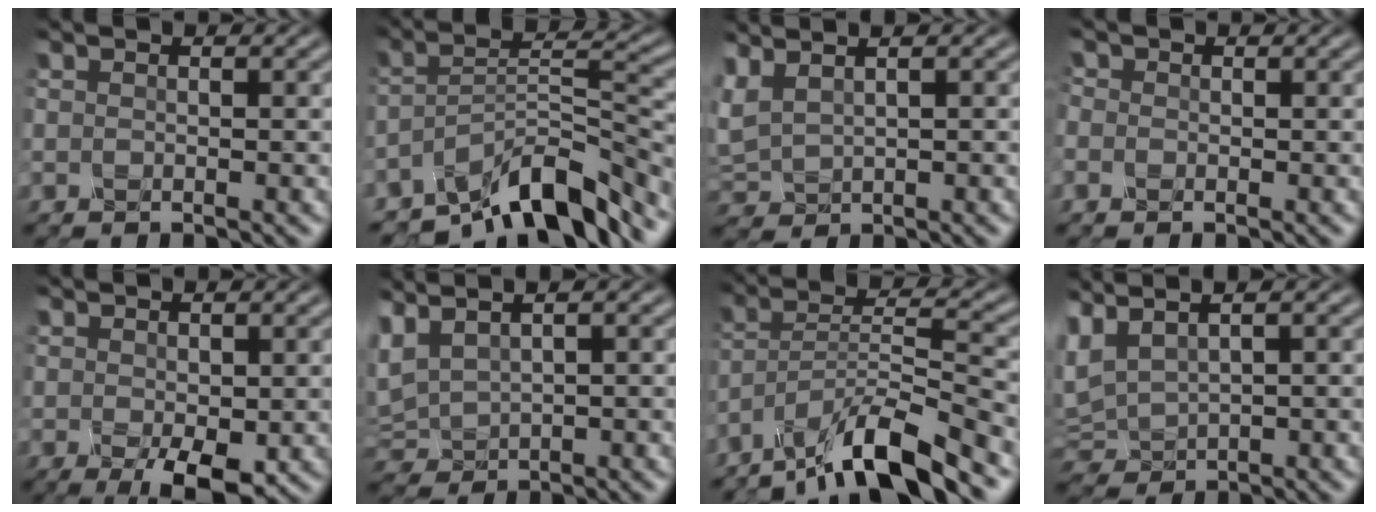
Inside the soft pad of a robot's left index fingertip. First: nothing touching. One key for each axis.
{"total": 9.3, "fx": -7.2, "fy": 2.3, "fz": 5.3, "tx": -0.073, "ty": 0.003, "tz": -0.133}
{"total": 1.8, "fx": 1.2, "fy": 0.8, "fz": 1.1, "tx": -0.045, "ty": 0.011, "tz": 0.037}
{"total": 1.1, "fx": 0.0, "fy": 1.1, "fz": 0.1, "tx": -0.006, "ty": -0.002, "tz": -0.006}
{"total": 3.3, "fx": -0.5, "fy": 1.4, "fz": 2.9, "tx": -0.053, "ty": -0.011, "tz": 0.000}
{"total": 2.7, "fx": 1.5, "fy": 1.5, "fz": 1.6, "tx": -0.055, "ty": 0.012, "tz": 0.038}
{"total": 9.2, "fx": -7.2, "fy": 1.6, "fz": 5.6, "tx": -0.088, "ty": 0.005, "tz": -0.138}
{"total": 2.9, "fx": 1.8, "fy": 1.4, "fz": 1.8, "tx": -0.065, "ty": 0.011, "tz": 0.044}